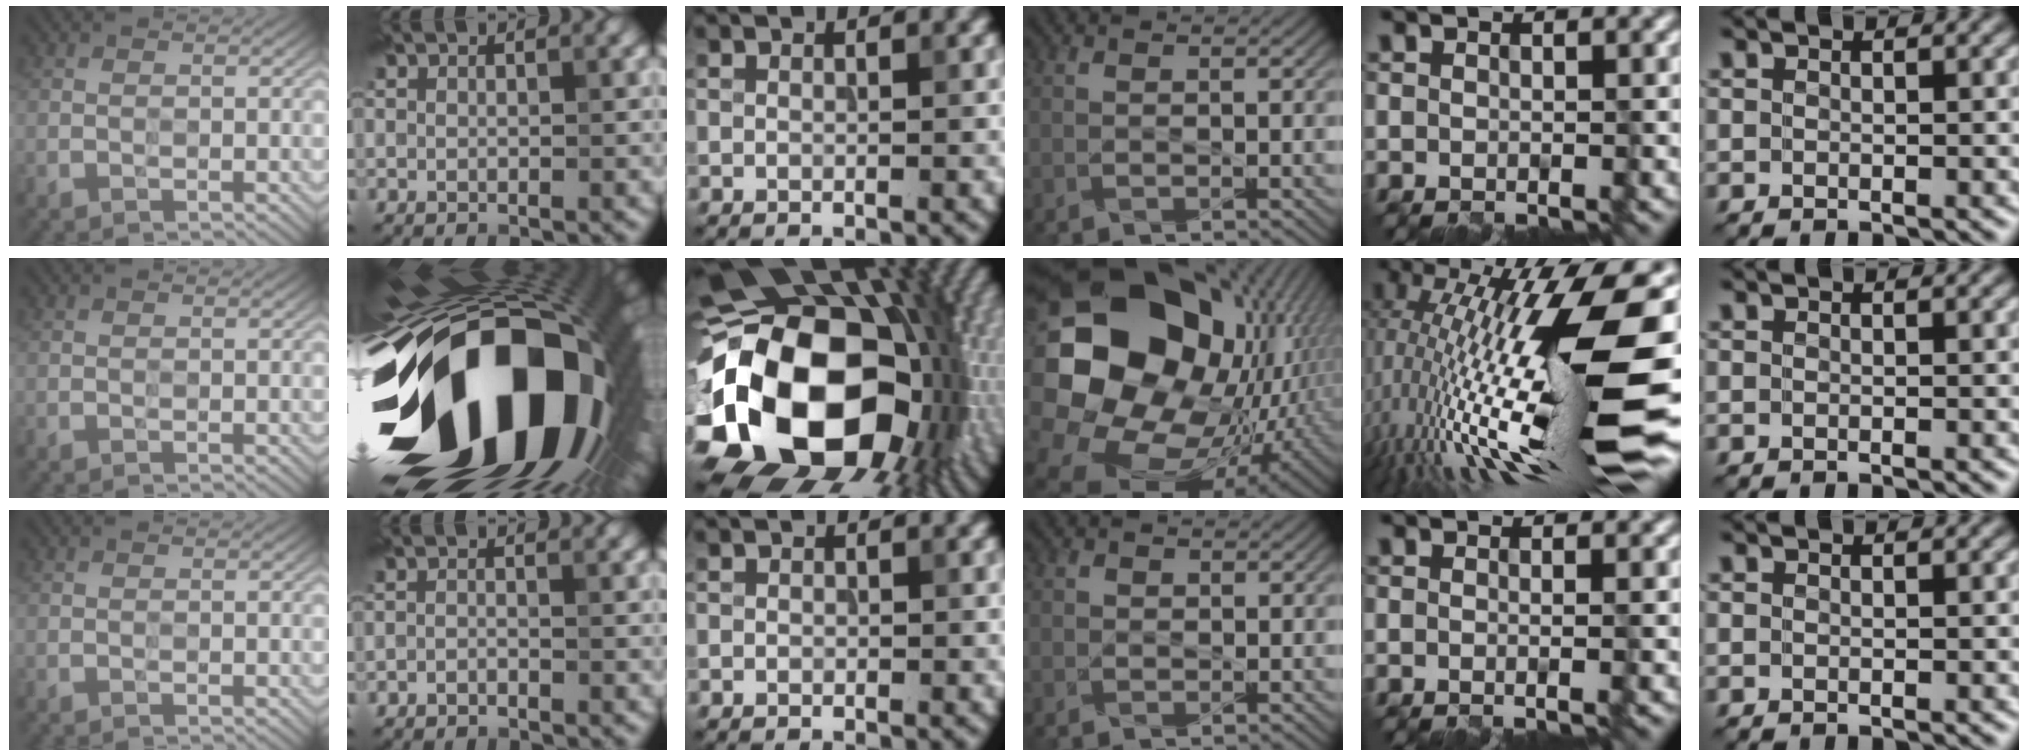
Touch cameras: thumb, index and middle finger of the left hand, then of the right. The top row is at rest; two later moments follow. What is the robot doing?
{"motion": "wipe", "object": "plastic plate"}